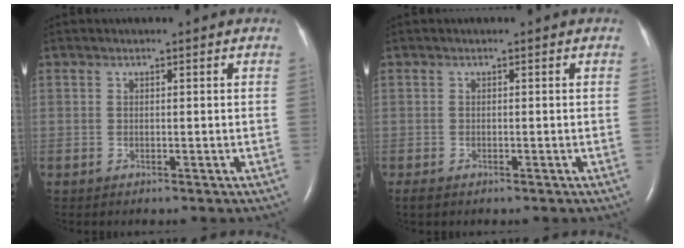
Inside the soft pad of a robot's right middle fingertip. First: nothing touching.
{"total": 1.2, "force": [-0.8, 0.6, 0.7], "torque": [-0.015, -0.003, -0.010]}